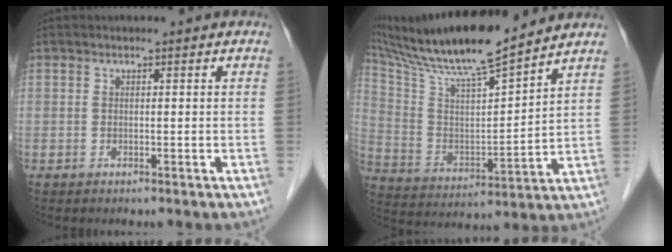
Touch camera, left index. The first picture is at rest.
{"total": 17.3, "force": [15.0, 0.5, 8.6], "torque": [-0.165, 0.007, 0.271]}